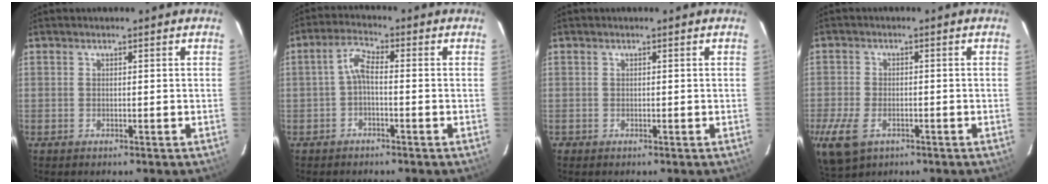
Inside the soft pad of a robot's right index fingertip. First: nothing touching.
{"total": 3.2, "force": [-0.9, 1.1, 2.8], "torque": [-0.064, 0.012, -0.021]}
{"total": 0.6, "force": [-0.2, 0.5, -0.1], "torque": [0.001, 0.001, -0.004]}
{"total": 9.9, "force": [-4.7, 6.1, 6.2], "torque": [-0.162, -0.026, -0.082]}